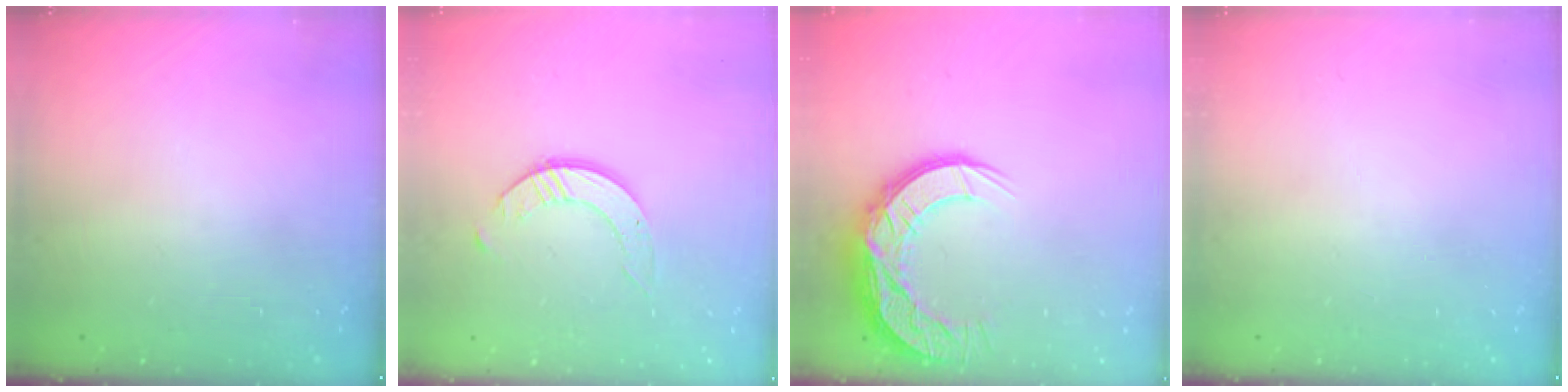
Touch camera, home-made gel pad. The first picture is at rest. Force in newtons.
{"total": 2.5, "press": 2.5, "slide": 0.3}
{"total": 15.4, "press": 15.3, "slide": 1.0}
{"total": 0.0}